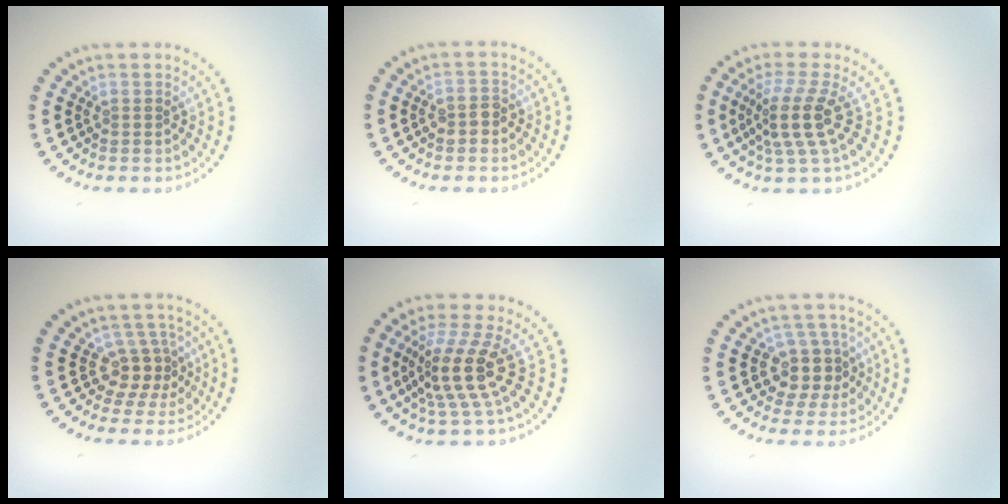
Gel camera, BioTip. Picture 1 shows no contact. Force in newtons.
{"total": 1.7, "press": 1.7, "slide": 0.3}
{"total": 3.9, "press": 2.7, "slide": 2.7}
{"total": 2.9, "press": 2.2, "slide": 1.9}
{"total": 4.6, "press": 3.5, "slide": 3.0}
{"total": 3.6, "press": 3.1, "slide": 1.8}